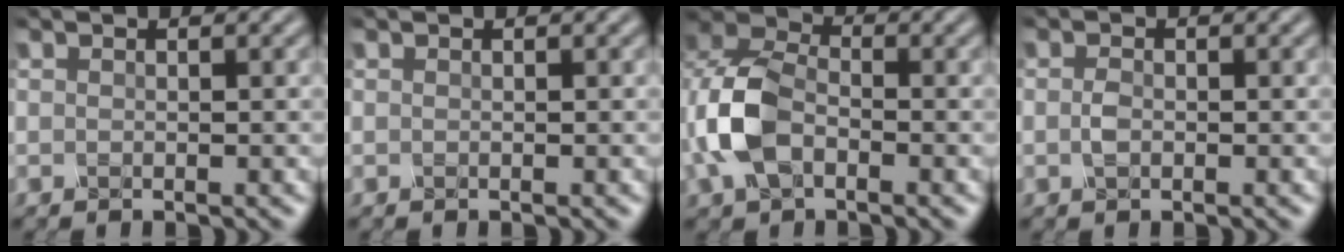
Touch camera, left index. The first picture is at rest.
{"total": 0.0}
{"total": 6.5, "force": [-1.4, 4.5, 4.4], "torque": [-0.110, 0.011, -0.041]}
{"total": 1.0, "force": [-0.2, 0.6, 0.7], "torque": [-0.019, 0.003, -0.007]}